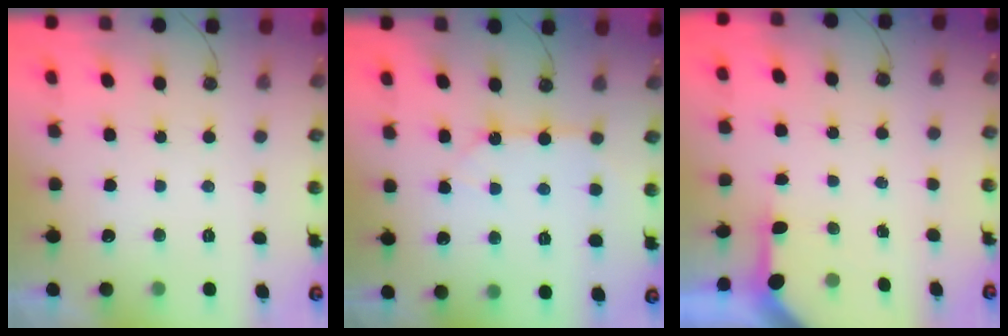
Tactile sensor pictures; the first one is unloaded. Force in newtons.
{"total": 8.1, "press": 8.0, "slide": 0.9}
{"total": 3.2, "press": 3.2, "slide": 0.3}